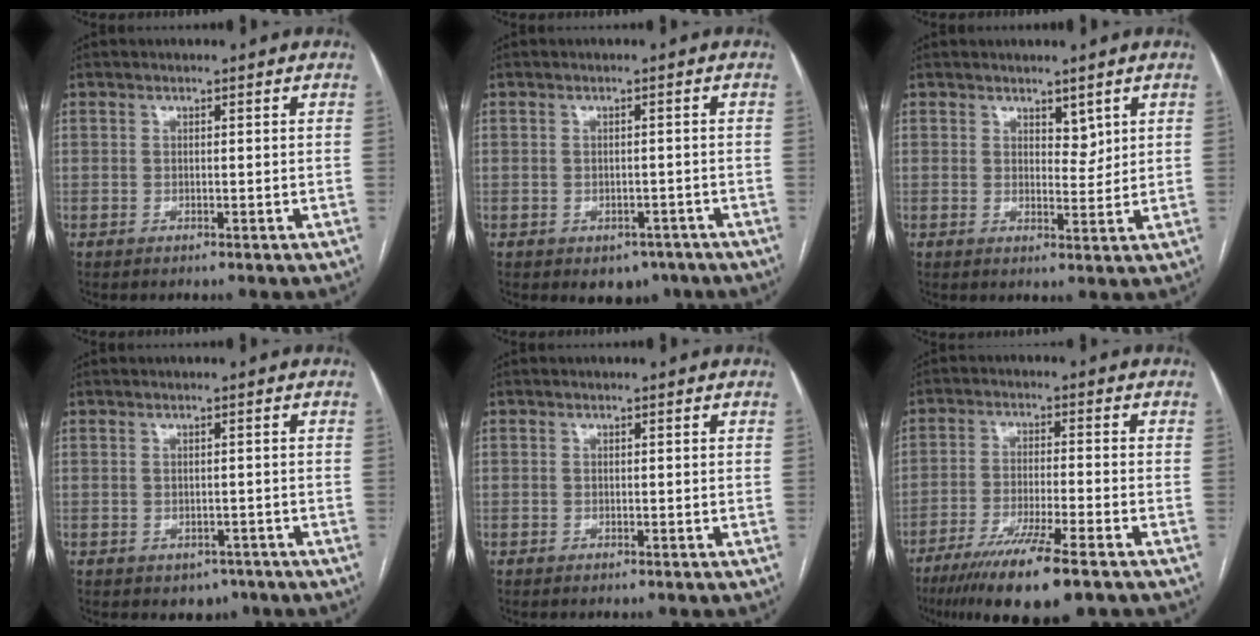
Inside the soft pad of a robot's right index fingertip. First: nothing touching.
{"total": 3.9, "force": [-2.5, 2.7, 1.4], "torque": [-0.005, 0.008, -0.023]}
{"total": 2.7, "force": [1.7, 1.4, 1.7], "torque": [-0.022, -0.006, 0.032]}
{"total": 2.8, "force": [-1.6, 2.1, 1.0], "torque": [-0.004, 0.004, -0.012]}
{"total": 0.6, "force": [-0.2, 0.5, 0.0], "torque": [0.002, 0.006, -0.006]}
{"total": 12.8, "force": [-8.8, 0.7, 9.2], "torque": [-0.160, -0.035, -0.144]}